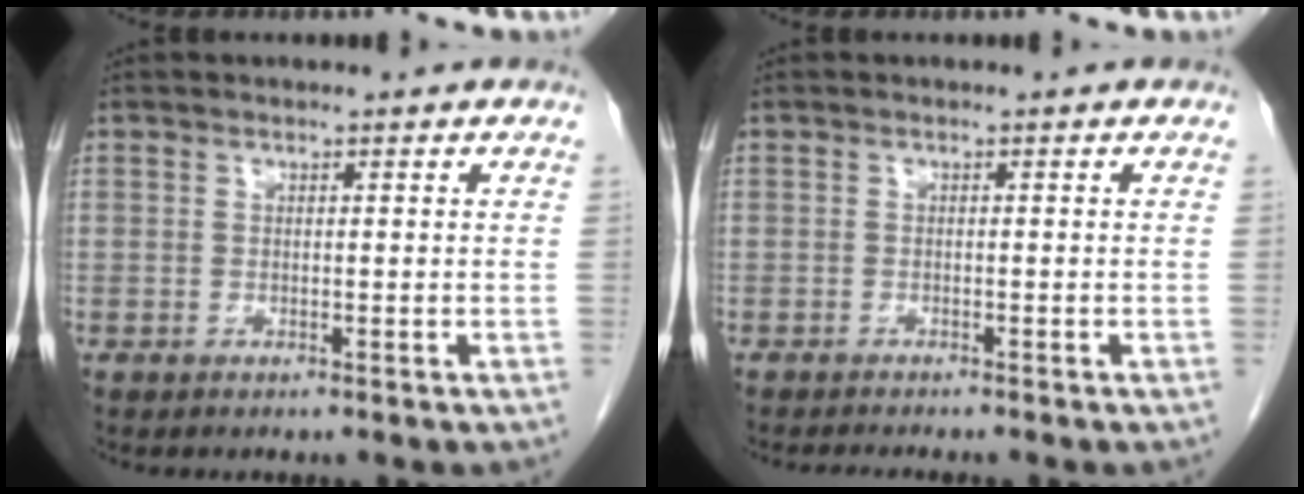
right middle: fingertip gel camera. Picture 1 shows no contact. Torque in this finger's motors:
{"motor_torque": [0.06, -0.04, 0.00, 0.00]}